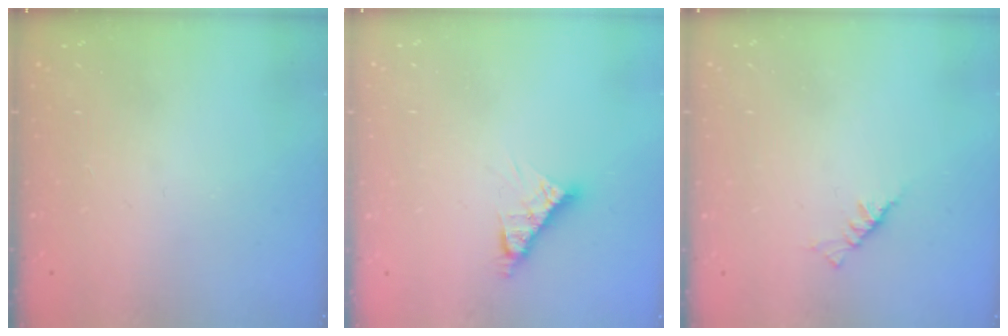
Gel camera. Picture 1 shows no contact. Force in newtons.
{"total": 5.9, "press": 5.9, "slide": 0.5}
{"total": 2.3, "press": 2.2, "slide": 0.5}